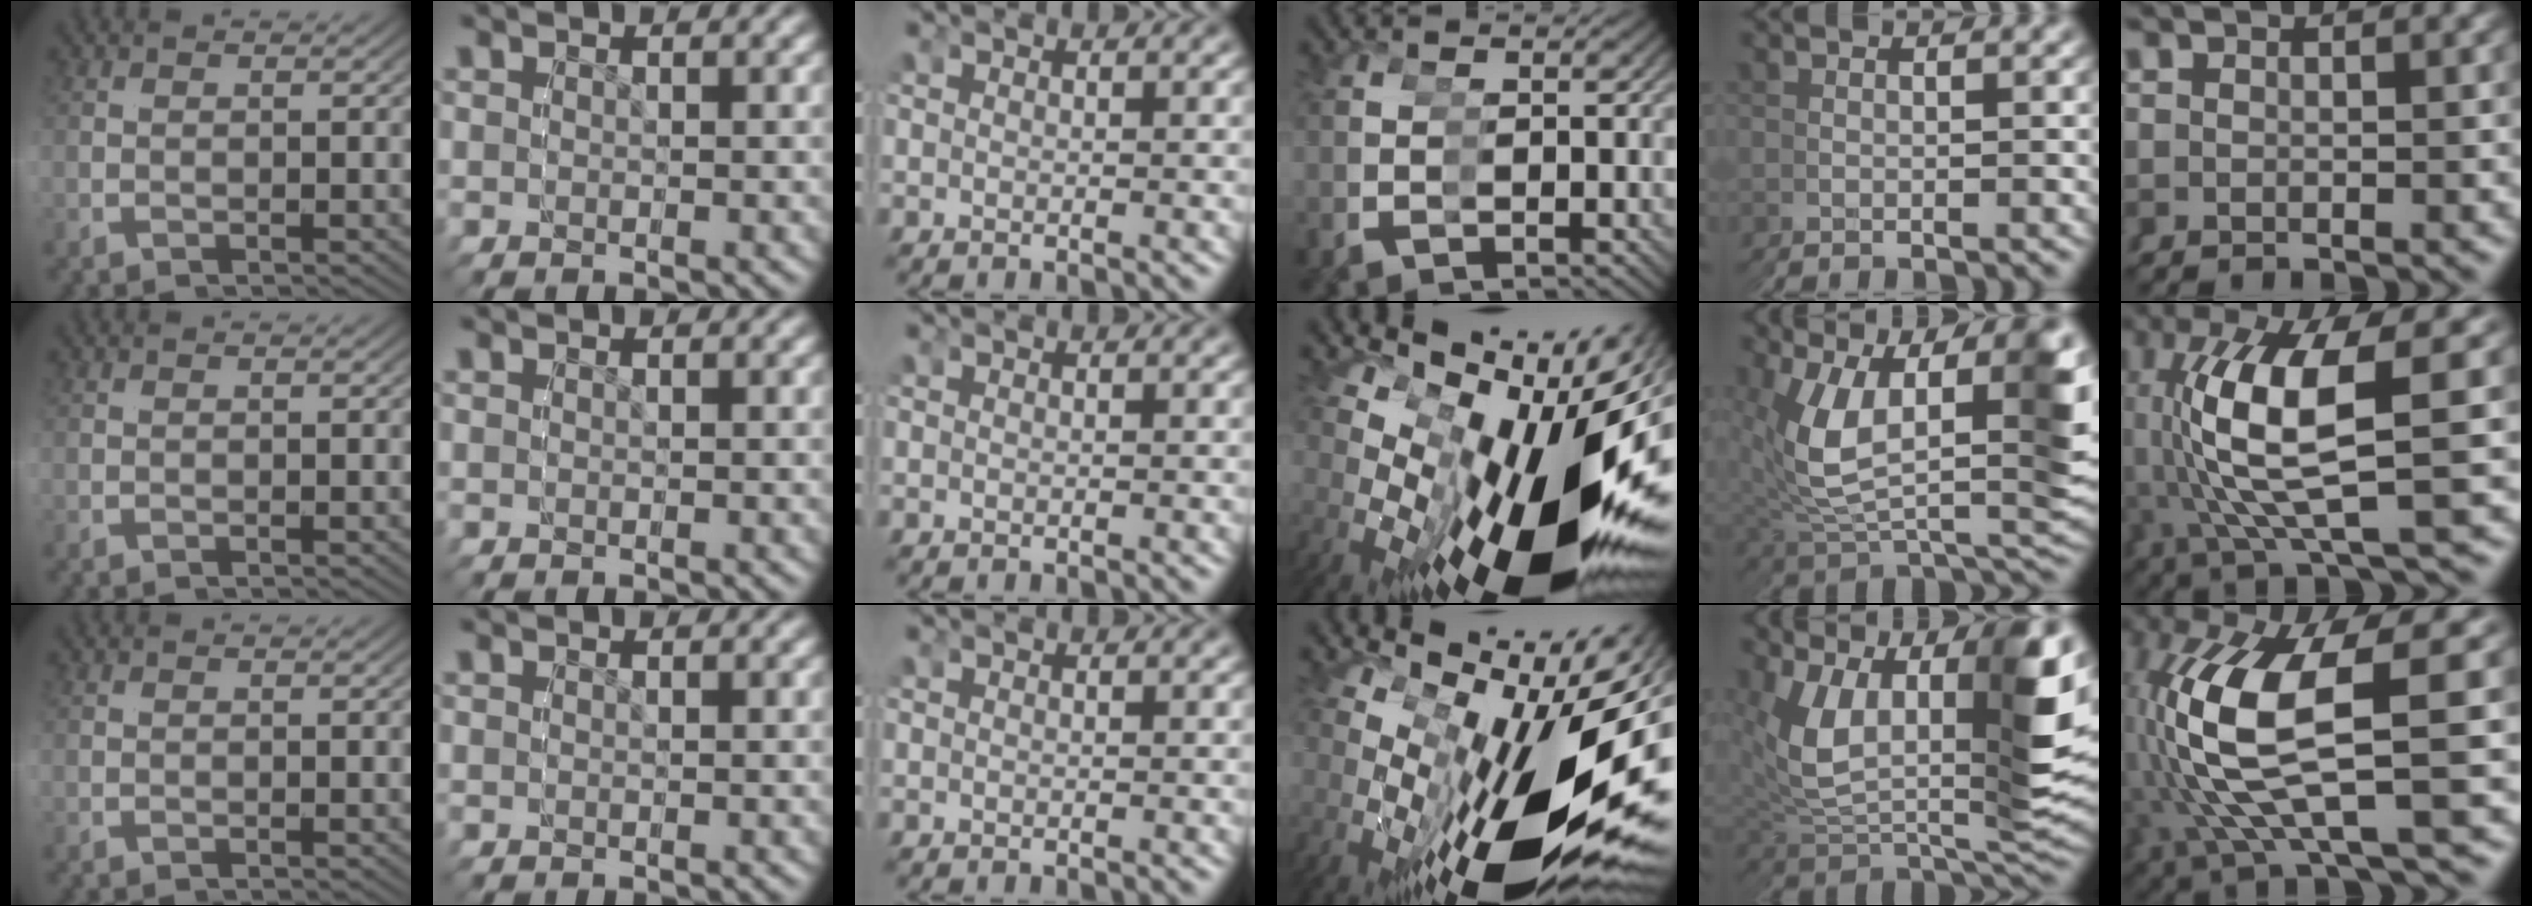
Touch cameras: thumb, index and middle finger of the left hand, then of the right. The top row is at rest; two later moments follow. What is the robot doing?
{"motion": "grasp_and_lifting", "object": "legos"}